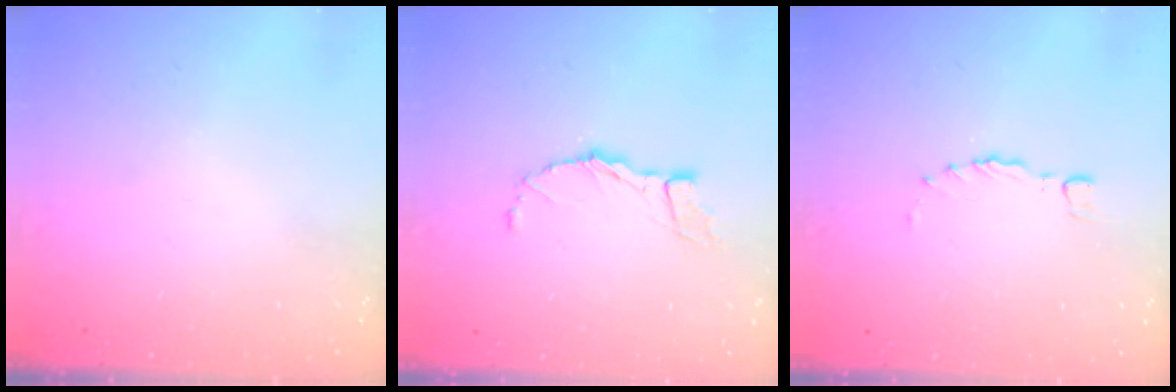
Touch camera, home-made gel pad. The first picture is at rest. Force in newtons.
{"total": 5.3, "press": 5.3, "slide": 0.3}
{"total": 0.0}